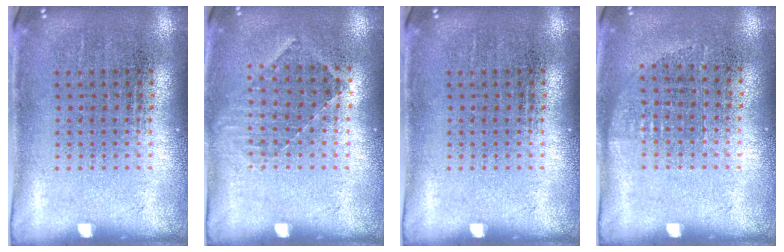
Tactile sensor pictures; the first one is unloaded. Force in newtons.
{"total": 0.8, "press": 0.8, "slide": 0.2}
{"total": 0.0}
{"total": 0.7, "press": 0.6, "slide": 0.3}